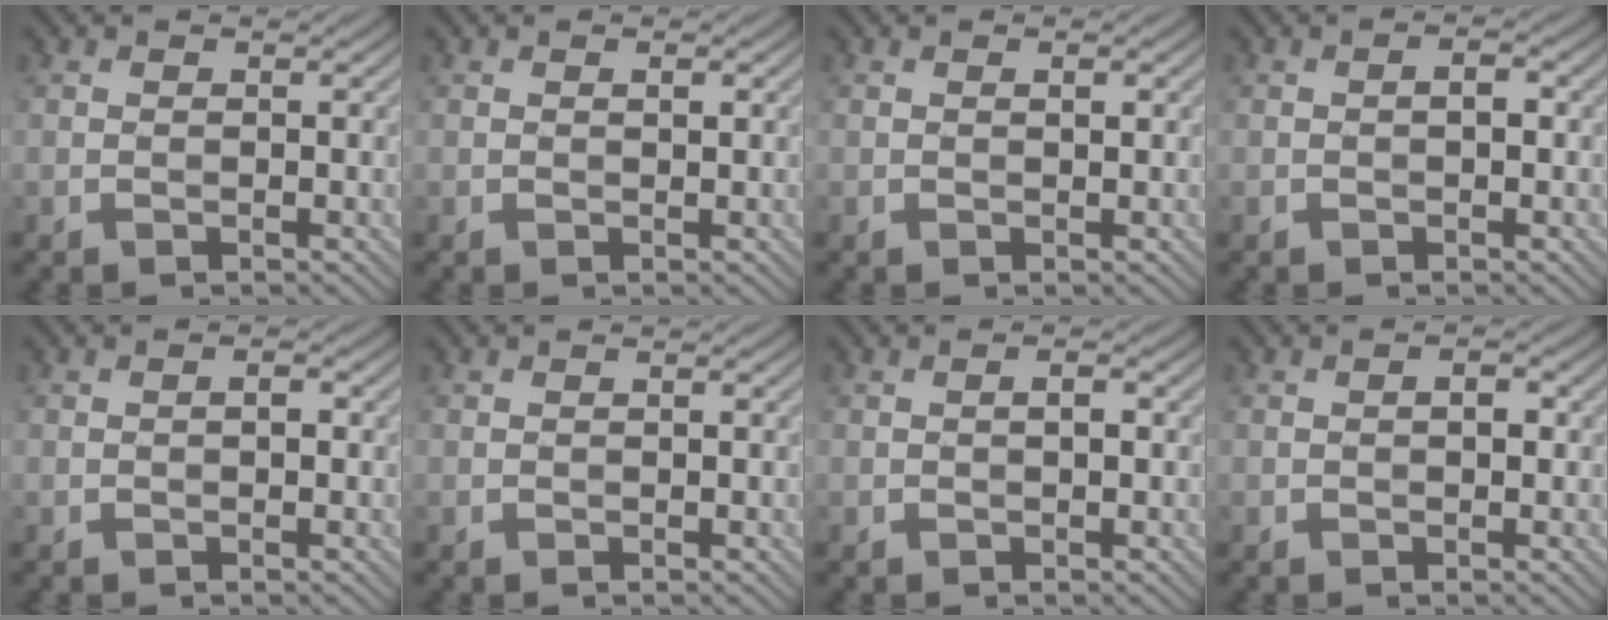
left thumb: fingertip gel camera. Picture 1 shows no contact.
{"total": 0.7, "force": [0.2, 0.2, 0.6], "torque": [-0.008, -0.001, 0.003]}
{"total": 0.6, "force": [0.2, 0.2, 0.5], "torque": [-0.007, -0.001, 0.003]}
{"total": 1.3, "force": [-0.1, 0.5, 1.2], "torque": [-0.020, 0.005, -0.004]}
{"total": 1.0, "force": [-0.1, 0.4, 0.9], "torque": [-0.015, 0.003, -0.003]}
{"total": 0.0}
{"total": 1.1, "force": [0.0, 0.3, 1.0], "torque": [-0.018, 0.002, -0.001]}
{"total": 1.4, "force": [0.0, 0.6, 1.2], "torque": [-0.015, 0.003, -0.003]}